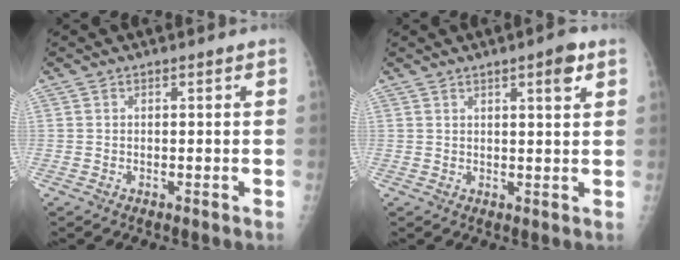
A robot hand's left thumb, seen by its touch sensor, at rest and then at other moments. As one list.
[{"total": 4.0, "force": [2.3, 0.8, 3.2], "torque": [-0.042, -0.011, 0.030]}]